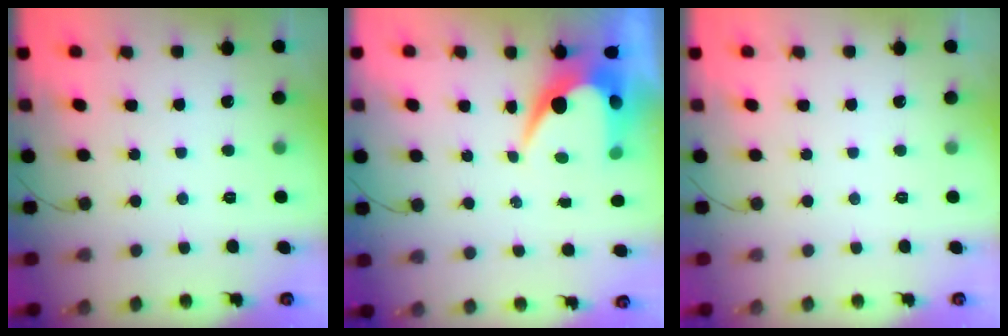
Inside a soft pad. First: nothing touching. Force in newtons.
{"total": 8.3, "press": 8.3, "slide": 0.7}
{"total": 0.0}